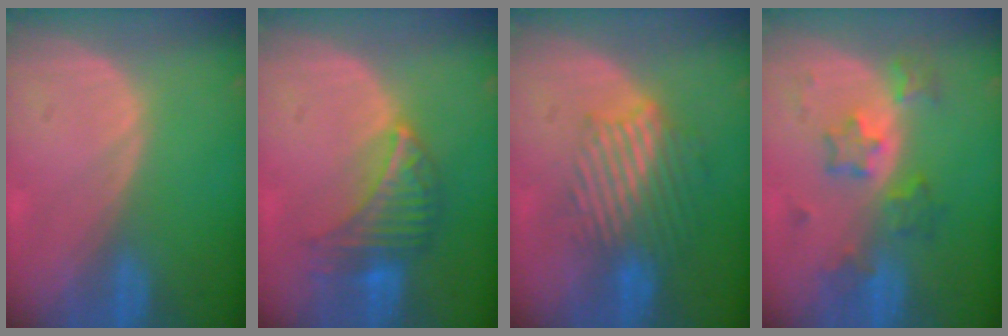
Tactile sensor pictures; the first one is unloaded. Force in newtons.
{"total": 6.9, "press": 6.7, "slide": 1.6}
{"total": 9.5, "press": 8.1, "slide": 5.1}
{"total": 6.0, "press": 5.8, "slide": 1.6}